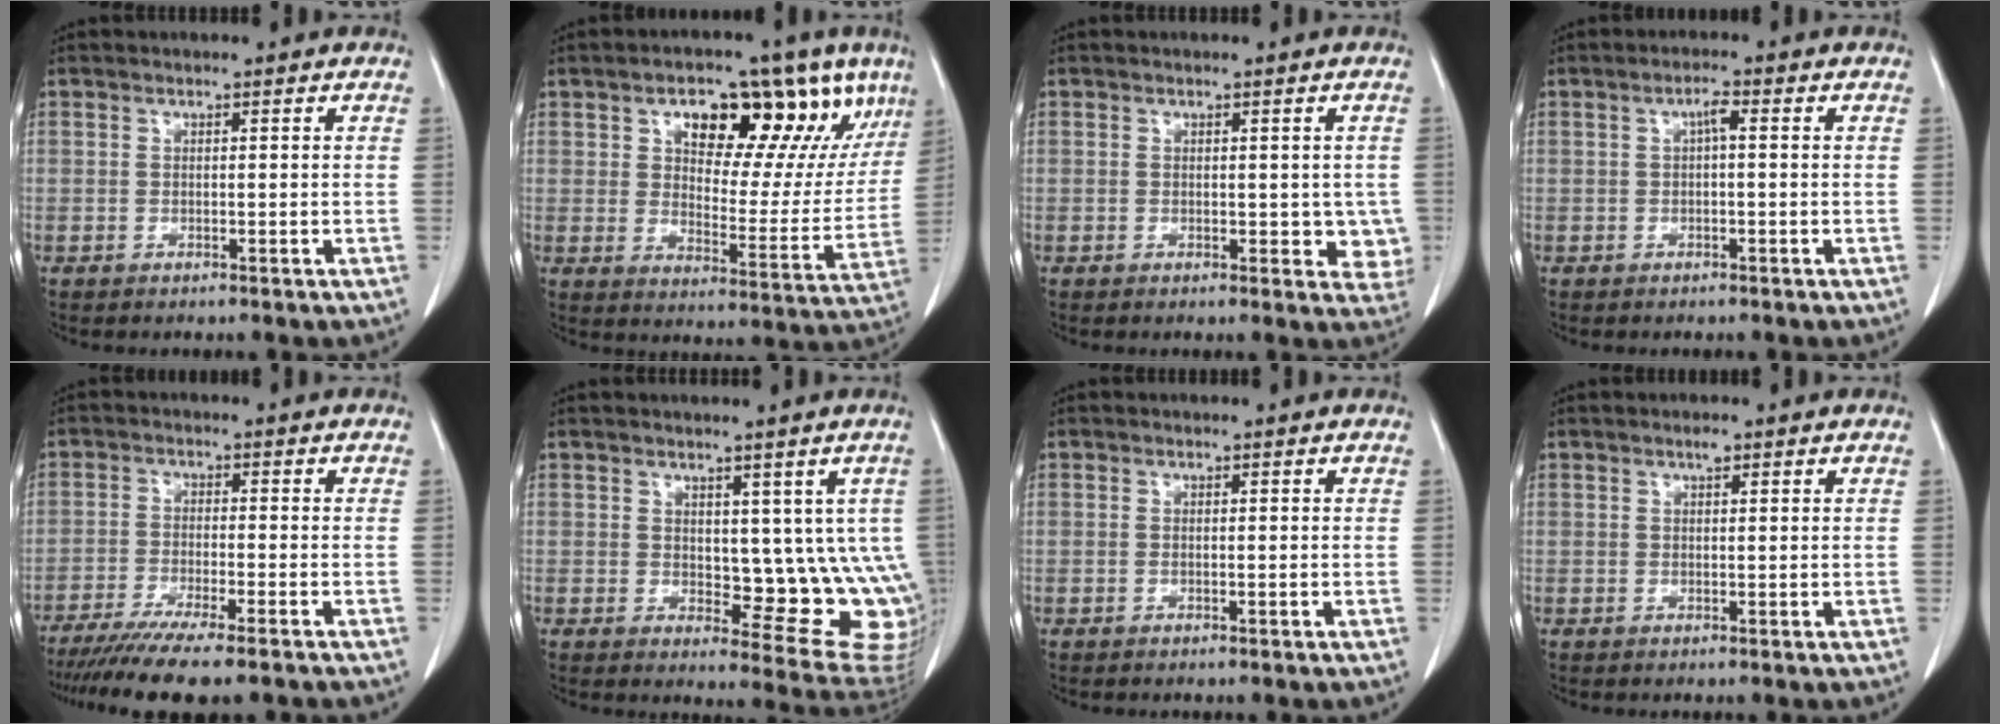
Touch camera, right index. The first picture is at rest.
{"total": 18.7, "force": [10.1, 8.7, 13.1], "torque": [-0.170, 0.023, 0.149]}
{"total": 4.2, "force": [-0.3, 2.4, 3.4], "torque": [-0.019, -0.004, -0.003]}
{"total": 1.9, "force": [0.2, 0.4, 1.8], "torque": [-0.032, 0.005, 0.004]}
{"total": 12.3, "force": [-10.2, 0.4, 6.9], "torque": [-0.094, -0.028, -0.159]}
{"total": 10.4, "force": [1.8, 5.2, 8.9], "torque": [-0.085, -0.013, 0.033]}
{"total": 0.0}
{"total": 1.0, "force": [0.6, 0.3, 0.6], "torque": [-0.013, 0.002, 0.010]}